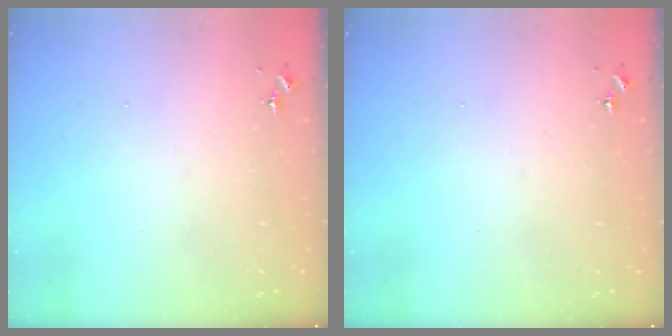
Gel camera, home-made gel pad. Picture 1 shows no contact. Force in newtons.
{"total": 0.0}